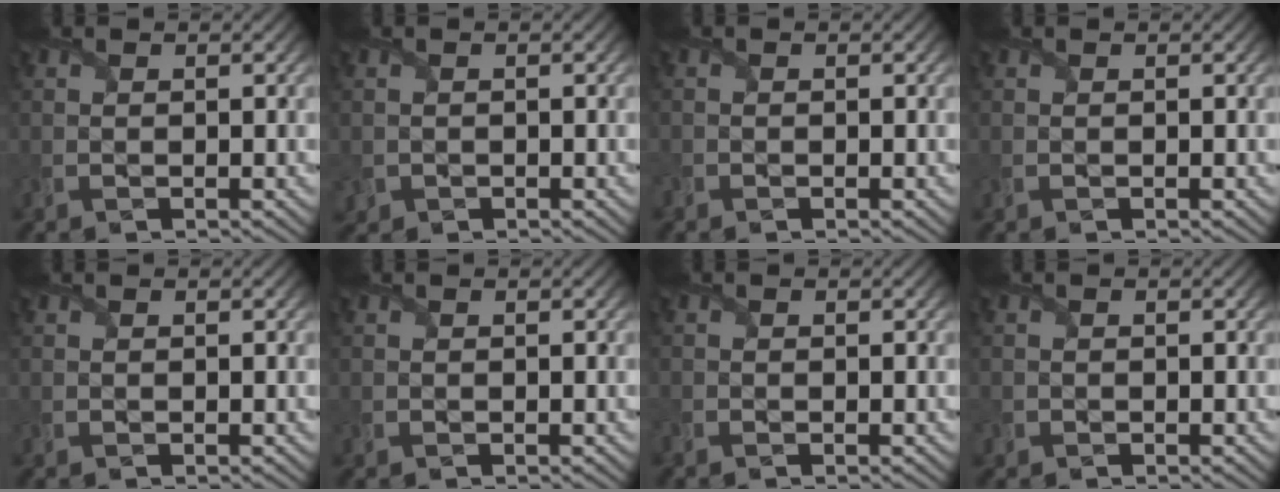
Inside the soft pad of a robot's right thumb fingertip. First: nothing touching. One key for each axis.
{"total": 0.9, "fx": -0.2, "fy": 0.9, "fz": -0.3, "tx": -0.001, "ty": -0.004, "tz": -0.008}
{"total": 0.8, "fx": -0.6, "fy": 0.5, "fz": 0.1, "tx": -0.005, "ty": -0.003, "tz": -0.013}
{"total": 0.0}
{"total": 0.0}
{"total": 0.0}
{"total": 1.2, "fx": -0.7, "fy": 0.7, "fz": 0.6, "tx": -0.020, "ty": -0.006, "tz": -0.014}
{"total": 0.7, "fx": -0.4, "fy": 0.5, "fz": -0.2, "tx": 0.003, "ty": -0.004, "tz": -0.011}